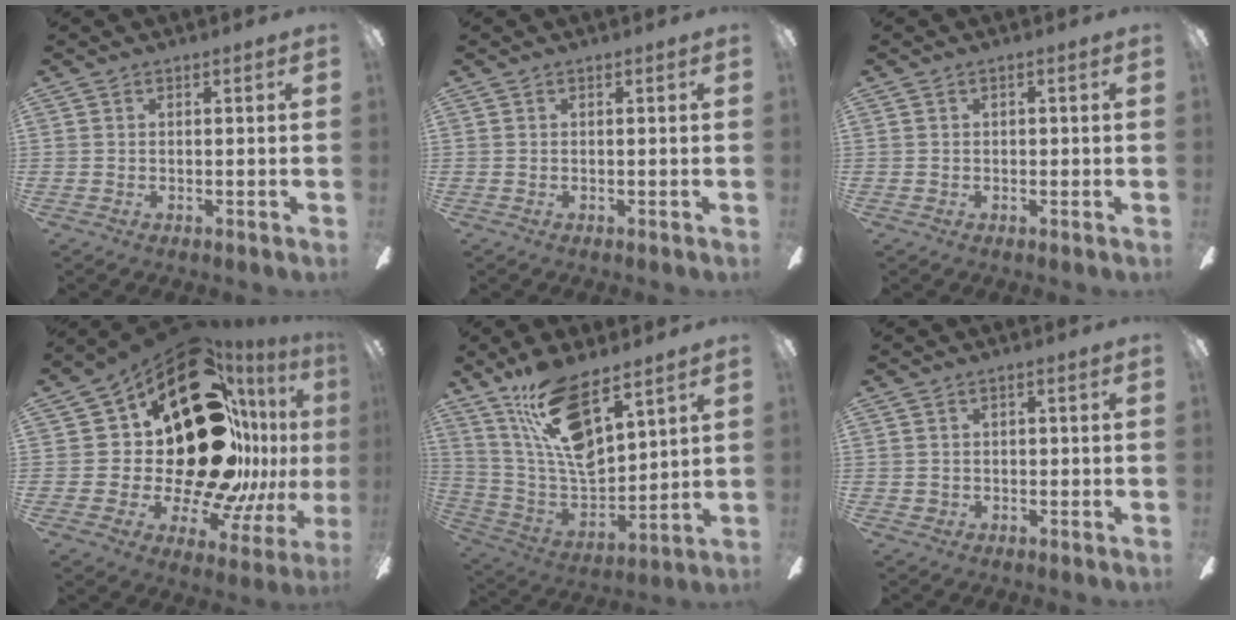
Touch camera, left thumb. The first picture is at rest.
{"total": 0.0}
{"total": 0.7, "force": [-0.1, 0.6, 0.4], "torque": [-0.006, 0.004, -0.003]}
{"total": 33.2, "force": [6.9, 18.4, 26.8], "torque": [-0.422, -0.095, 0.161]}
{"total": 18.0, "force": [12.0, 6.6, 11.6], "torque": [-0.236, -0.070, 0.210]}
{"total": 1.2, "force": [0.2, 1.1, 0.4], "torque": [-0.007, 0.004, 0.002]}